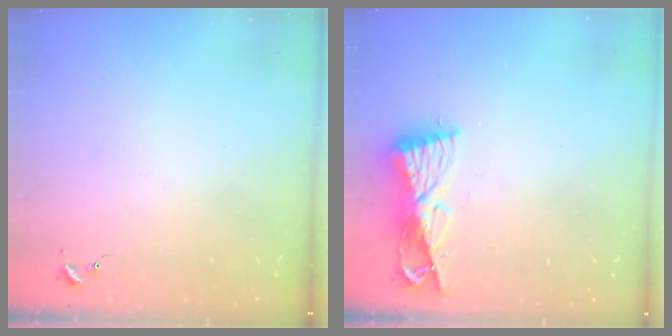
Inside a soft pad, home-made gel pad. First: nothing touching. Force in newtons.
{"total": 9.5, "press": 9.4, "slide": 0.8}